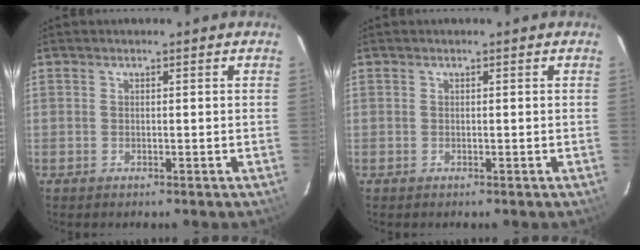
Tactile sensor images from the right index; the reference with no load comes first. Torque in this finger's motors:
{"motor_torque": [0.00, 0.01, 0.01, 0.00]}